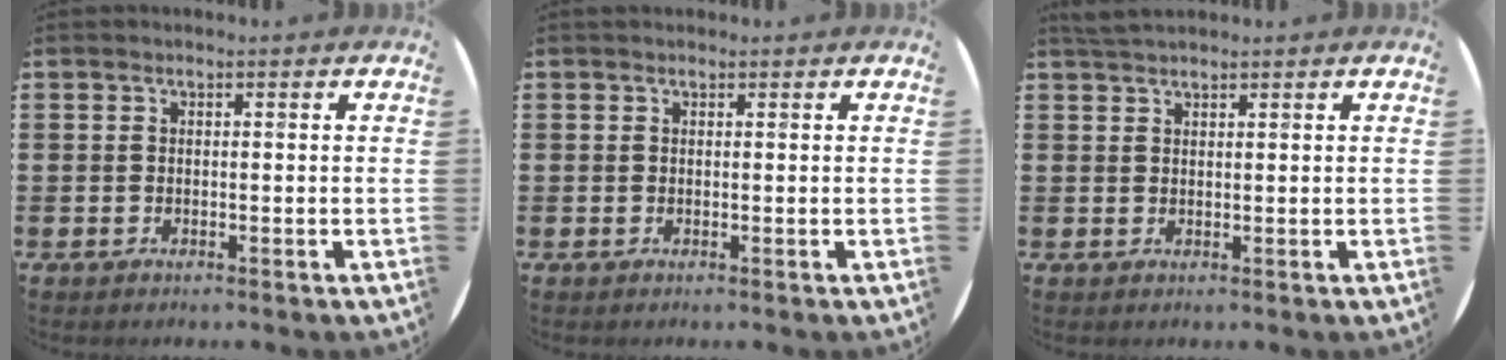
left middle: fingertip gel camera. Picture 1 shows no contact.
{"total": 0.0}
{"total": 1.8, "force": [1.7, 0.3, 0.4], "torque": [-0.011, 0.003, 0.033]}